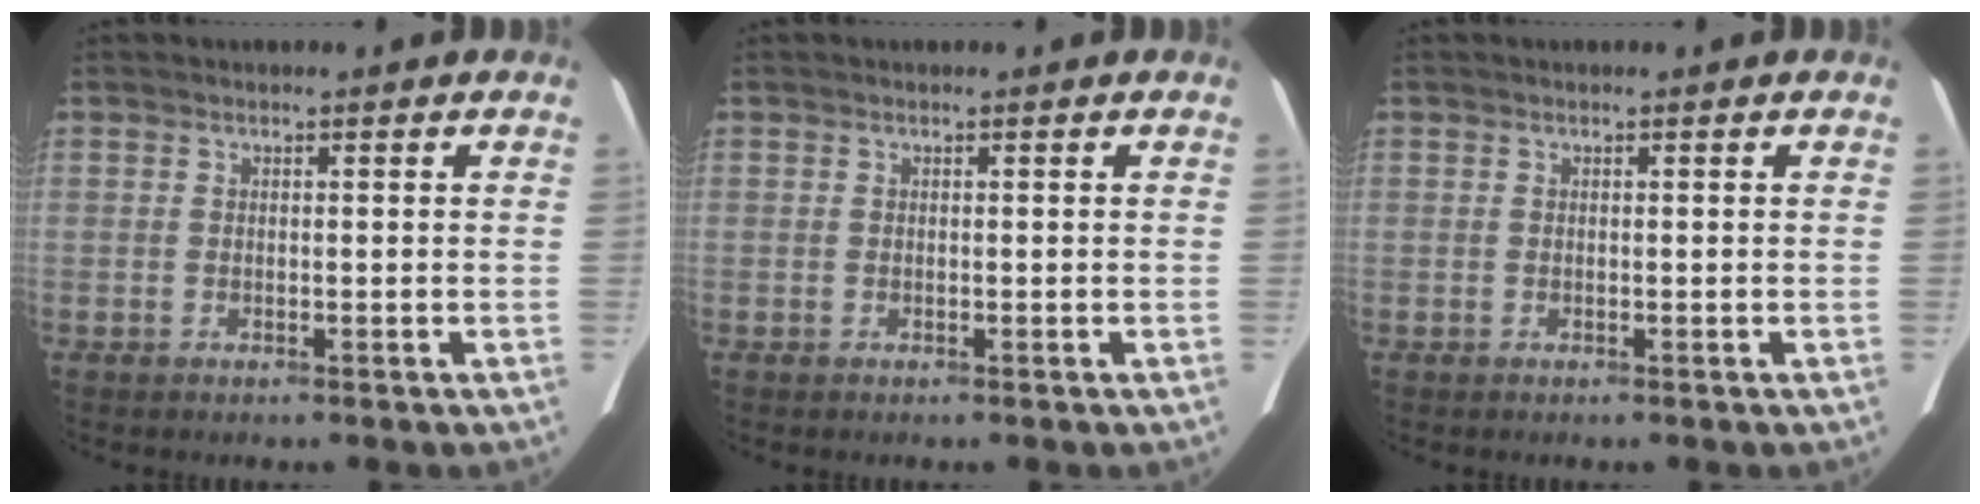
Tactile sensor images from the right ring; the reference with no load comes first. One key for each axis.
{"total": 0.0}
{"total": 0.0}